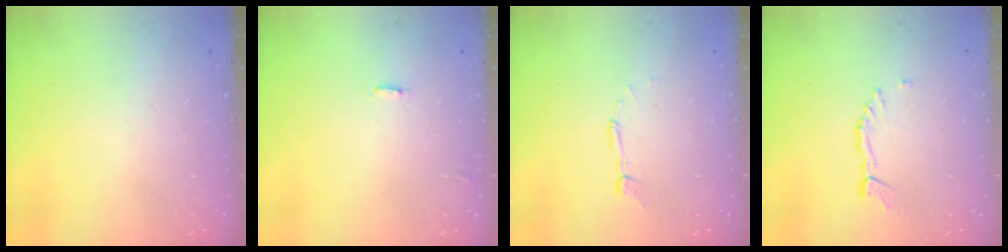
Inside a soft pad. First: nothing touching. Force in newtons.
{"total": 1.9, "press": 1.9, "slide": 0.1}
{"total": 4.1, "press": 4.0, "slide": 0.3}
{"total": 2.9, "press": 2.9, "slide": 0.3}